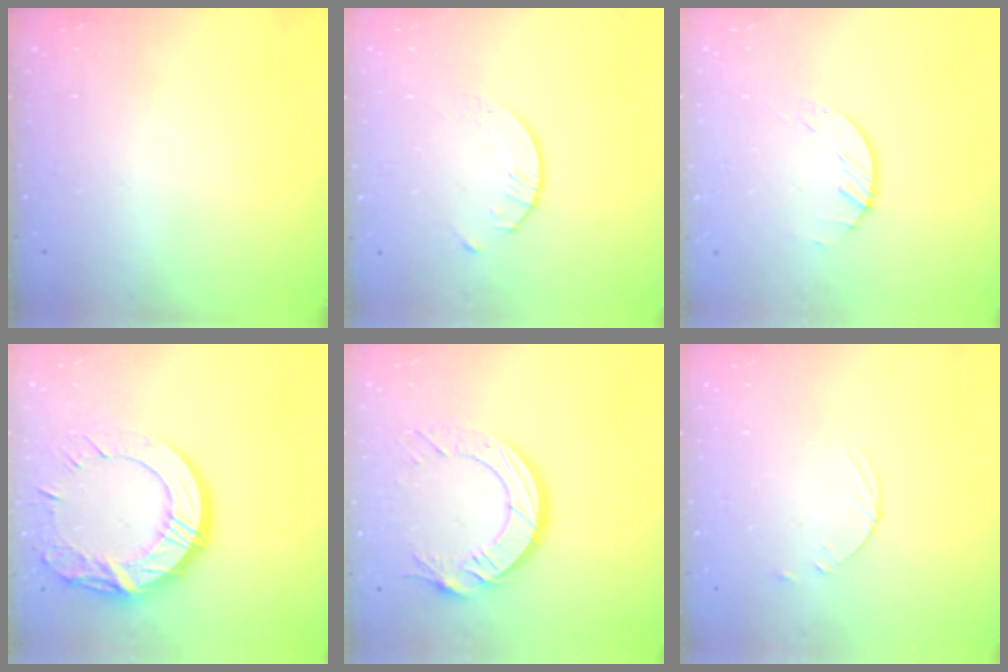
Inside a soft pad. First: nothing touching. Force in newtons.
{"total": 1.7, "press": 1.7, "slide": 0.2}
{"total": 1.5, "press": 1.4, "slide": 0.1}
{"total": 18.4, "press": 18.3, "slide": 1.1}
{"total": 12.1, "press": 12.1, "slide": 1.0}
{"total": 4.5, "press": 4.4, "slide": 0.4}